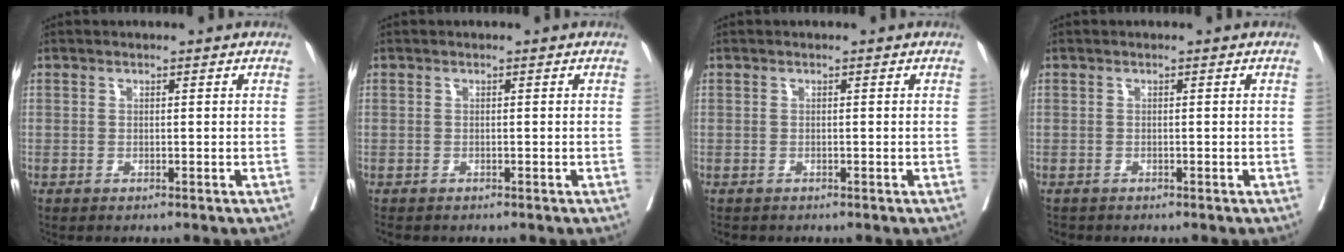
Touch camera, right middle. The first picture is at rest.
{"total": 1.3, "force": [-1.1, 0.5, 0.3], "torque": [-0.012, -0.004, -0.019]}
{"total": 1.0, "force": [-0.9, 0.5, 0.1], "torque": [-0.011, -0.001, -0.016]}
{"total": 1.1, "force": [-1.0, 0.5, 0.0], "torque": [-0.010, -0.002, -0.019]}